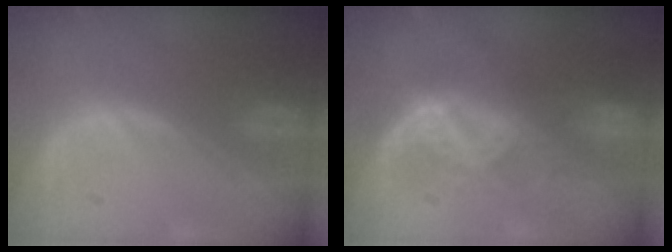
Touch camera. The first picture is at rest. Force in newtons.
{"total": 7.0, "press": 6.8, "slide": 1.3}